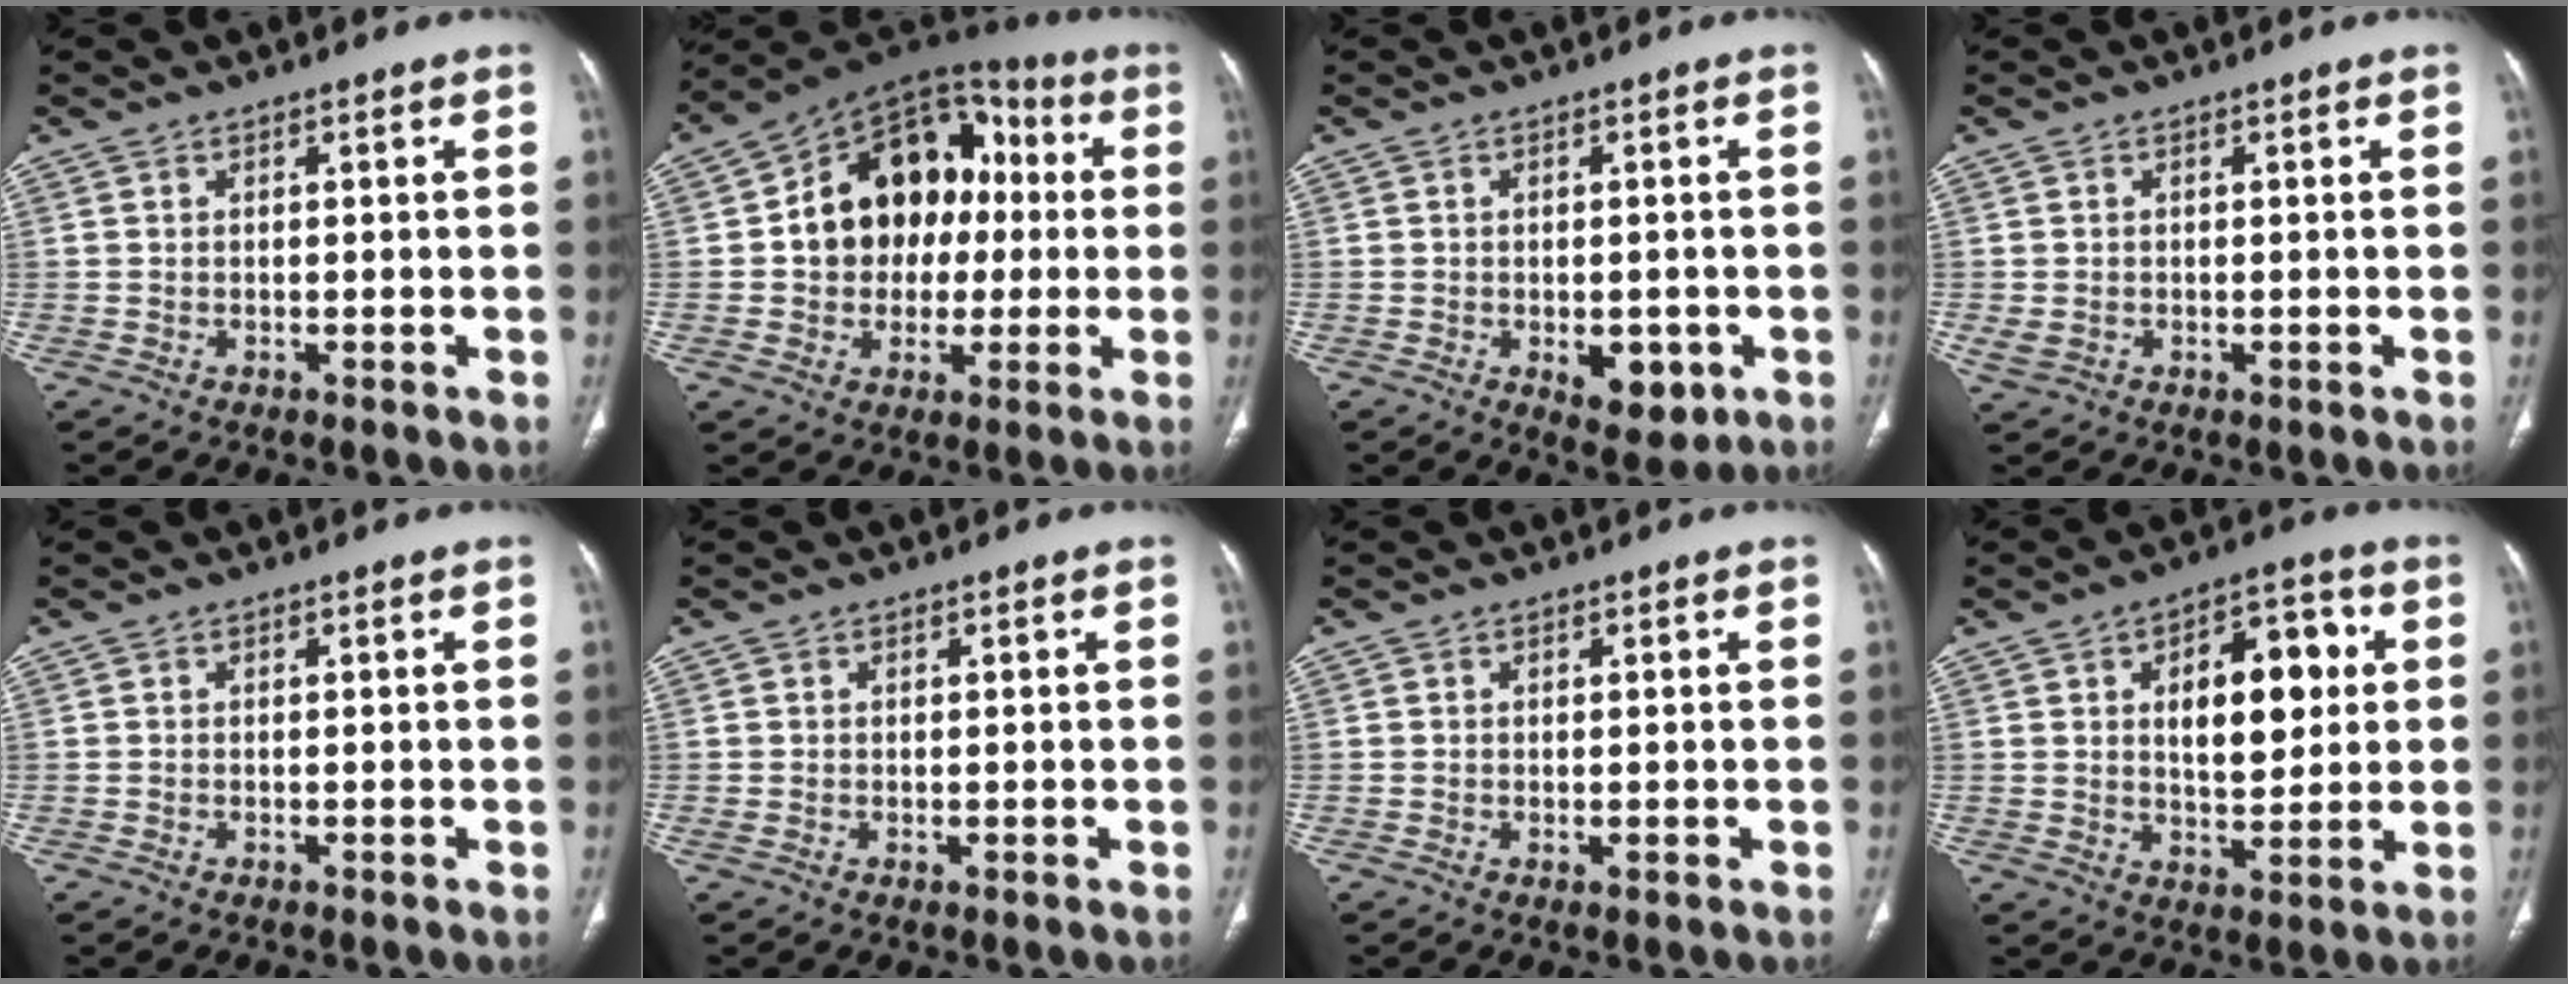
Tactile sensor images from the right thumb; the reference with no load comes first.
{"total": 18.6, "force": [0.8, 14.3, 11.8], "torque": [-0.128, 0.039, 0.010]}
{"total": 6.6, "force": [-2.0, 3.7, 5.0], "torque": [-0.048, 0.000, -0.014]}
{"total": 2.1, "force": [-0.2, 1.7, 1.3], "torque": [-0.033, 0.002, 0.002]}
{"total": 0.0}
{"total": 0.8, "force": [-0.1, 0.4, 0.7], "torque": [-0.016, -0.003, -0.002]}
{"total": 0.5, "force": [-0.1, 0.3, 0.5], "torque": [-0.013, -0.004, -0.002]}
{"total": 13.3, "force": [3.0, 7.0, 11.0], "torque": [-0.124, 0.005, 0.045]}